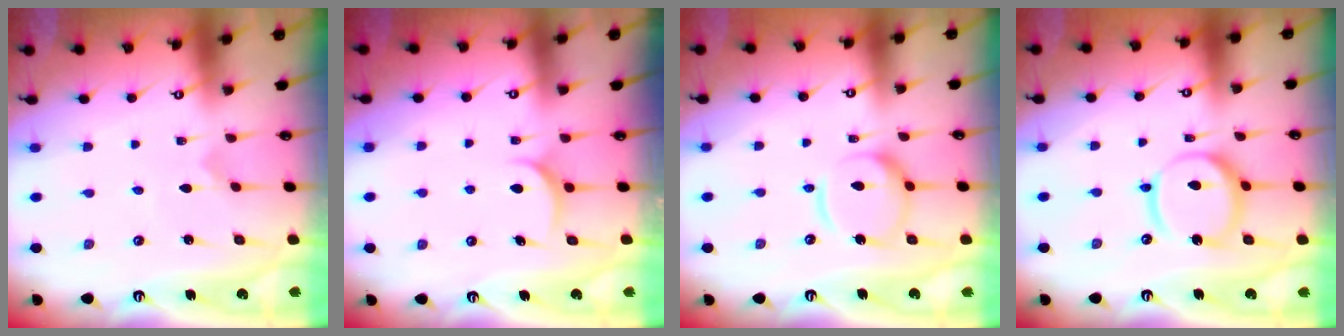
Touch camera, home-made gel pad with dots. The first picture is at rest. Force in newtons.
{"total": 6.0, "press": 6.0, "slide": 0.2}
{"total": 13.9, "press": 13.8, "slide": 1.4}
{"total": 15.8, "press": 15.7, "slide": 1.8}